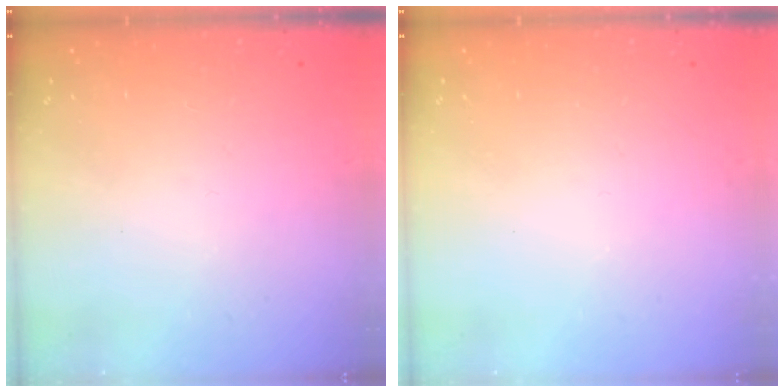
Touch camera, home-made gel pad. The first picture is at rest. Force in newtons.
{"total": 0.0}